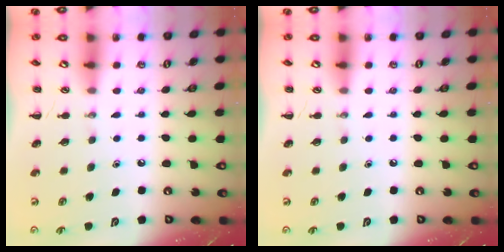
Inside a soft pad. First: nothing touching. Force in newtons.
{"total": 0.0}